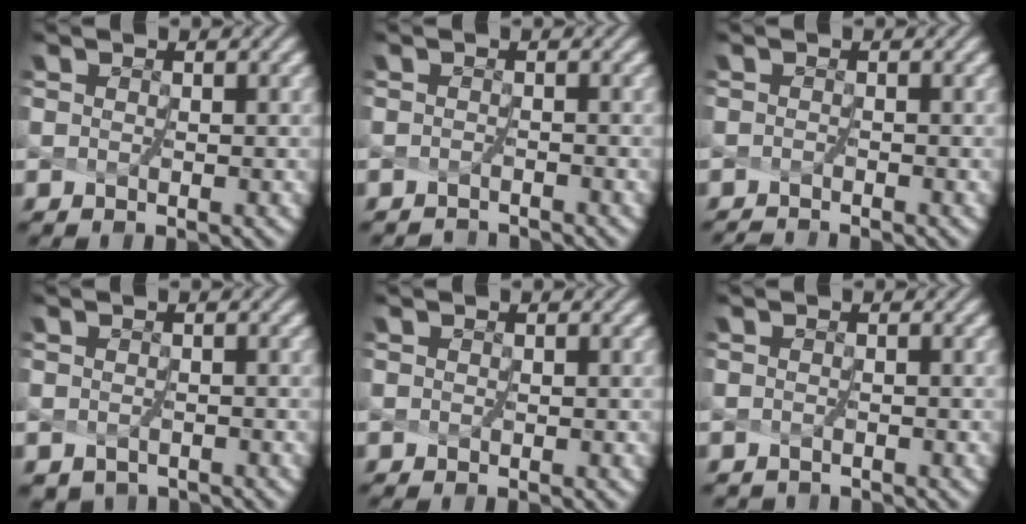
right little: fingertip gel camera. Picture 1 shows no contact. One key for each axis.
{"total": 1.7, "fx": -1.6, "fy": -0.3, "fz": -0.5, "tx": 0.006, "ty": -0.009, "tz": -0.028}
{"total": 1.6, "fx": -1.4, "fy": -0.6, "fz": -0.3, "tx": -0.003, "ty": -0.011, "tz": -0.027}
{"total": 1.6, "fx": -1.2, "fy": 1.0, "fz": 0.2, "tx": -0.010, "ty": -0.011, "tz": -0.019}
{"total": 0.0}
{"total": 0.9, "fx": -0.8, "fy": 0.0, "fz": -0.4, "tx": 0.004, "ty": -0.004, "tz": -0.013}